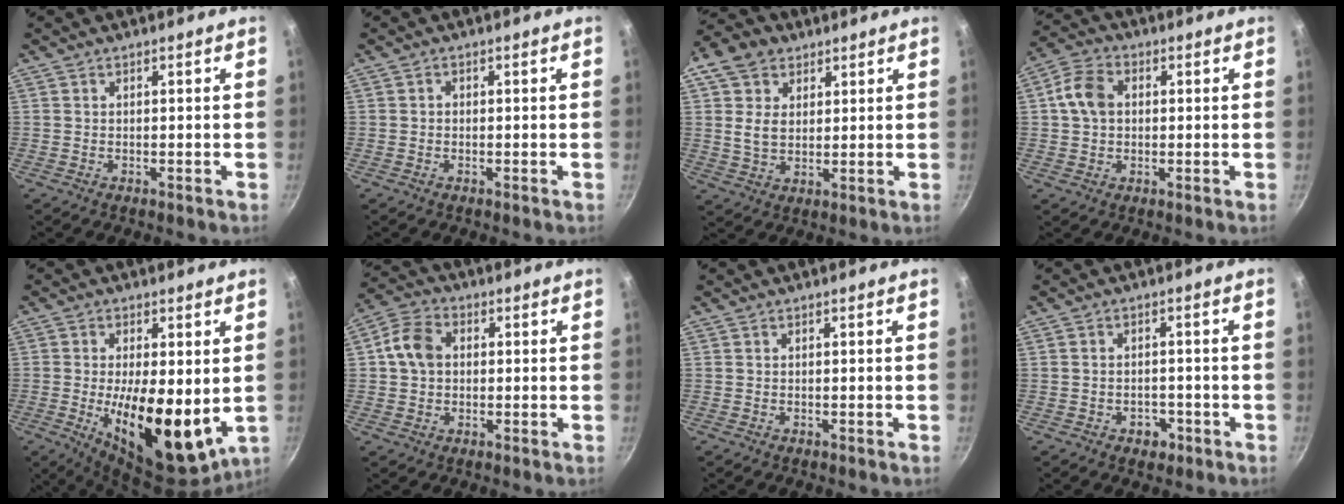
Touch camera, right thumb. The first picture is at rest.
{"total": 0.6, "force": [-0.2, 0.5, 0.2], "torque": [-0.002, 0.003, -0.006]}
{"total": 9.7, "force": [3.7, 7.2, 5.3], "torque": [-0.072, -0.007, 0.059]}
{"total": 7.4, "force": [0.8, 5.7, 4.6], "torque": [-0.077, 0.015, 0.004]}
{"total": 16.9, "force": [-1.3, 7.2, 15.2], "torque": [-0.226, -0.019, -0.009]}
{"total": 7.7, "force": [0.8, 6.1, 4.7], "torque": [-0.073, 0.016, 0.000]}
{"total": 0.0}
{"total": 3.6, "force": [-1.7, 2.6, 1.9], "torque": [-0.013, 0.015, -0.016]}